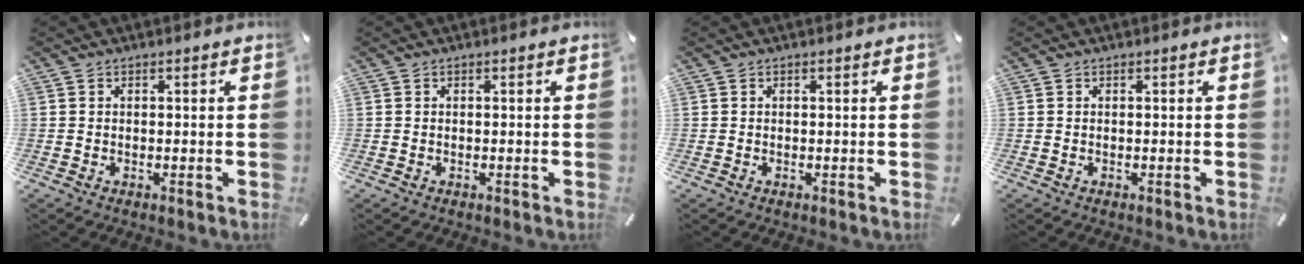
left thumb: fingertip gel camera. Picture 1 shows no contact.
{"total": 0.0}
{"total": 0.0}
{"total": 0.0}